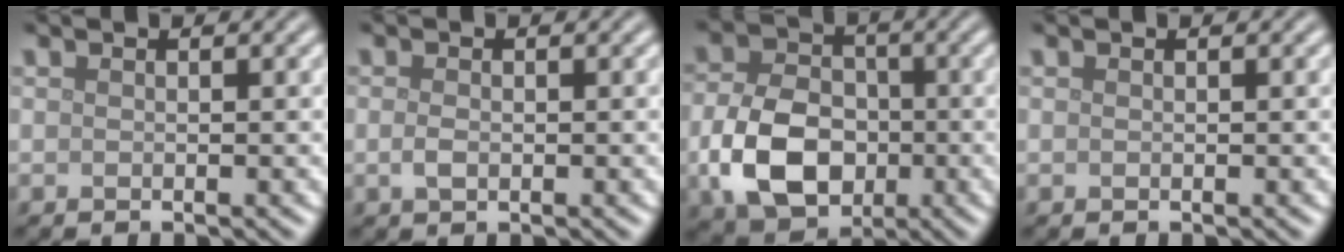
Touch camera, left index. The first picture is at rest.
{"total": 1.2, "force": [-0.1, 0.7, 0.9], "torque": [-0.022, -0.002, -0.004]}
{"total": 8.6, "force": [-2.2, 6.2, 5.6], "torque": [-0.119, -0.009, -0.044]}
{"total": 0.0}